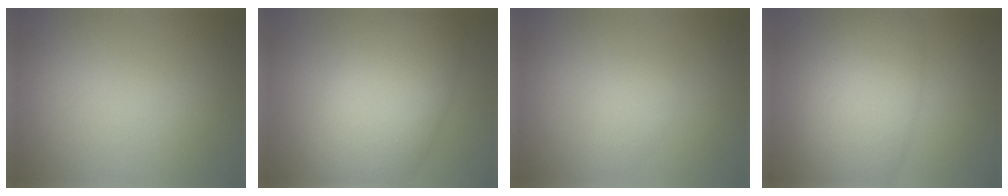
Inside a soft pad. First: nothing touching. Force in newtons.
{"total": 10.8, "press": 10.8, "slide": 0.1}
{"total": 1.4, "press": 1.4, "slide": 0.0}
{"total": 7.8, "press": 7.8, "slide": 0.3}